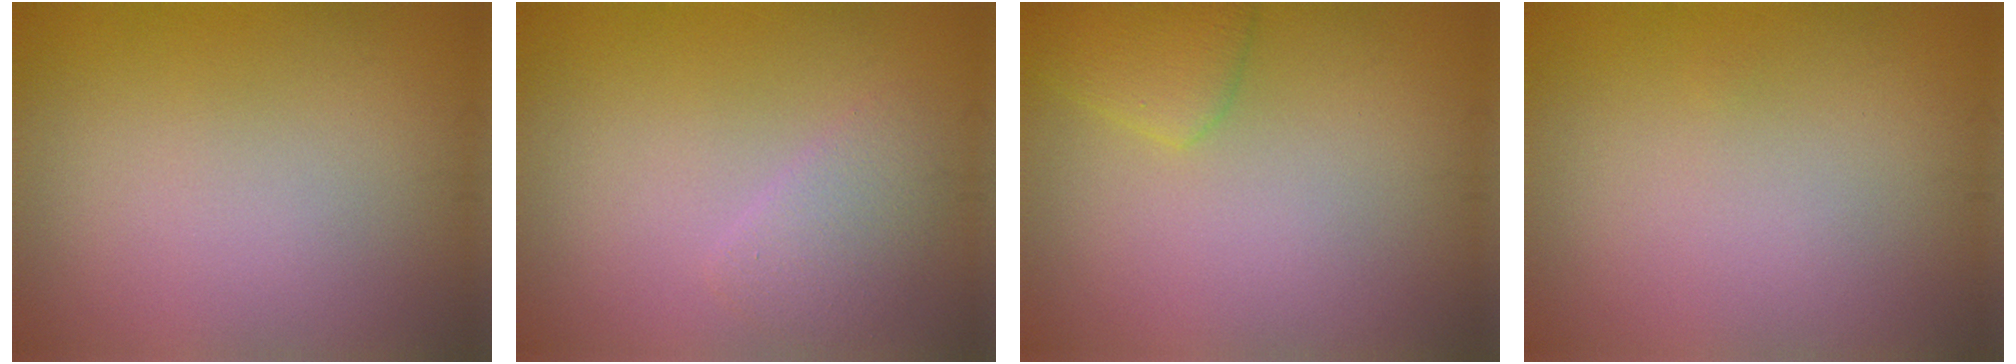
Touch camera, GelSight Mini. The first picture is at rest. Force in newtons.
{"total": 2.1, "press": 2.1, "slide": 0.1}
{"total": 2.6, "press": 2.6, "slide": 0.2}
{"total": 0.0}